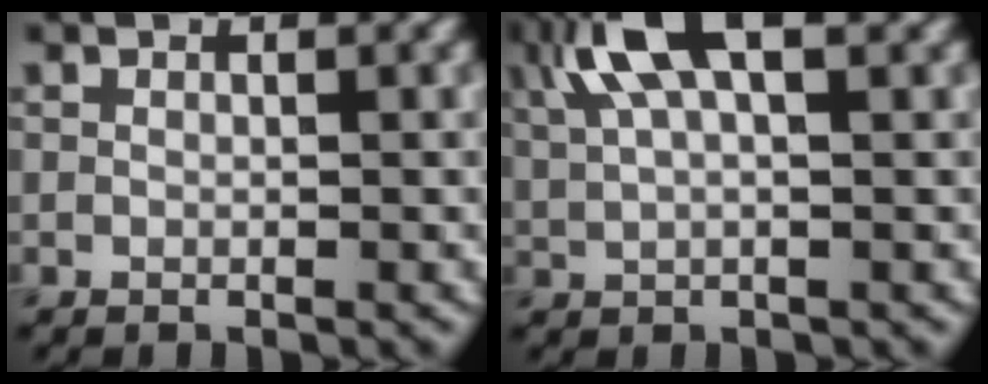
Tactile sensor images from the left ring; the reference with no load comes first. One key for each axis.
{"total": 6.3, "fx": 3.3, "fy": 1.9, "fz": 5.0, "tx": -0.108, "ty": 0.018, "tz": 0.062}